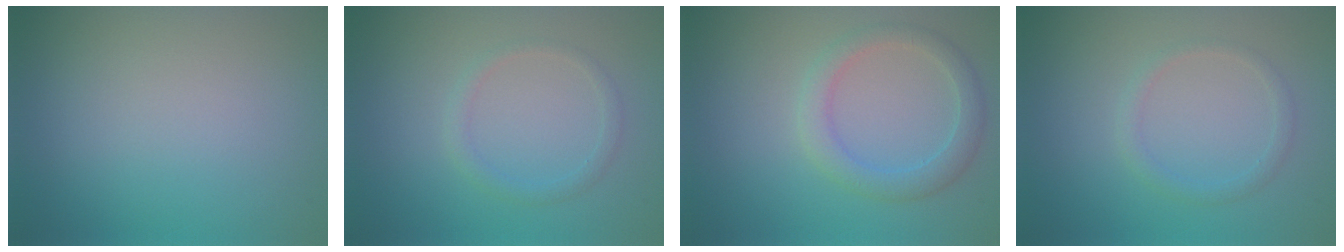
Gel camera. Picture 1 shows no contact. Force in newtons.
{"total": 1.3, "press": 1.3, "slide": 0.1}
{"total": 2.8, "press": 2.8, "slide": 0.1}
{"total": 1.3, "press": 1.3, "slide": 0.1}